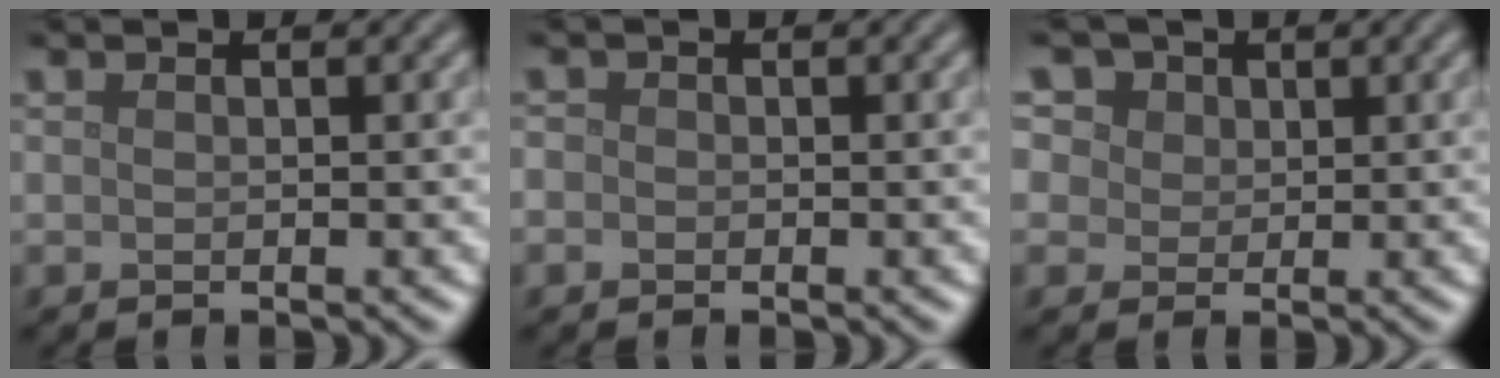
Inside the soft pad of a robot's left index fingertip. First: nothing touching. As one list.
[{"total": 1.0, "force": [-0.3, 0.9, 0.2], "torque": [-0.002, -0.004, -0.006]}, {"total": 9.4, "force": [5.1, 6.6, 4.2], "torque": [-0.085, 0.029, 0.060]}]